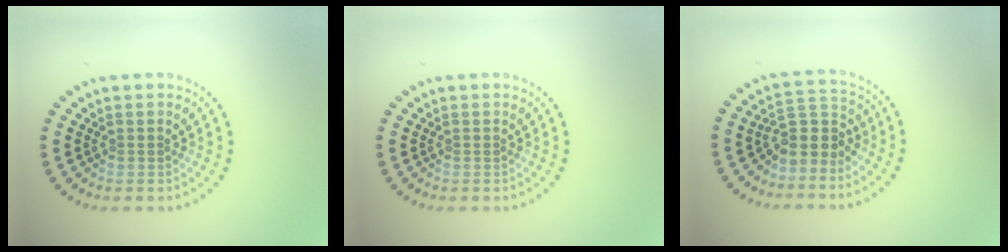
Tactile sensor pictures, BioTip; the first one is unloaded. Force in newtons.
{"total": 0.0}
{"total": 3.2, "press": 2.5, "slide": 2.1}